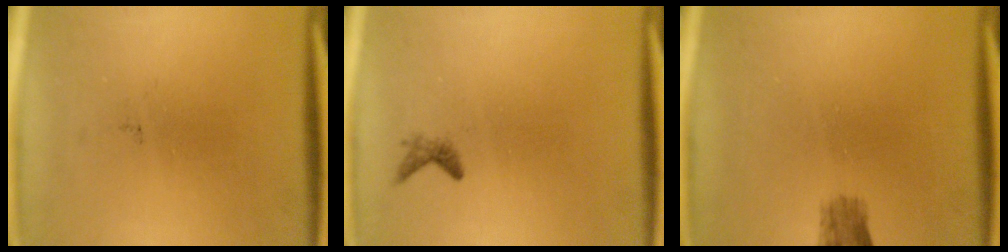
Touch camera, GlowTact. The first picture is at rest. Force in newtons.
{"total": 0.9}
{"total": 2.3}